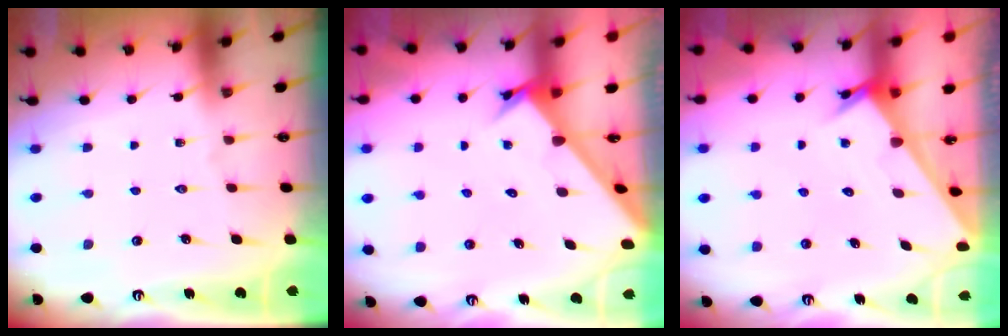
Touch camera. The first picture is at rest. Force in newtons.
{"total": 2.6, "press": 2.6, "slide": 0.3}
{"total": 2.4, "press": 2.4, "slide": 0.1}